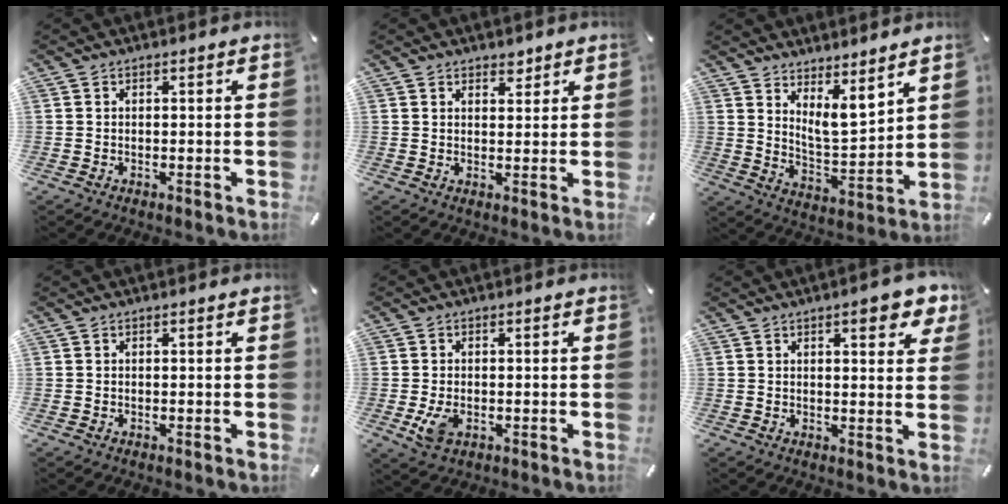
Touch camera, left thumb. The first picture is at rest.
{"total": 2.5, "force": [1.9, 1.5, 0.4], "torque": [0.014, -0.011, 0.031]}
{"total": 8.6, "force": [6.8, 2.8, 4.6], "torque": [-0.077, -0.047, 0.123]}
{"total": 0.0}
{"total": 4.4, "force": [-1.1, 2.9, 3.1], "torque": [-0.071, -0.001, -0.020]}
{"total": 6.9, "force": [4.2, 2.3, 5.0], "torque": [-0.065, -0.019, 0.066]}